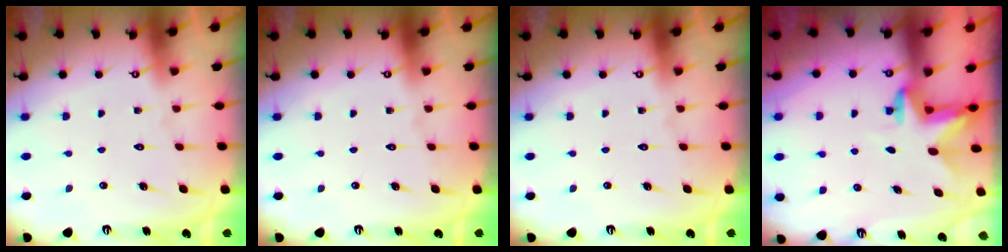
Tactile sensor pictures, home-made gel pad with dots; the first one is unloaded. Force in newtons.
{"total": 0.0}
{"total": 0.0}
{"total": 2.9, "press": 2.9, "slide": 0.7}